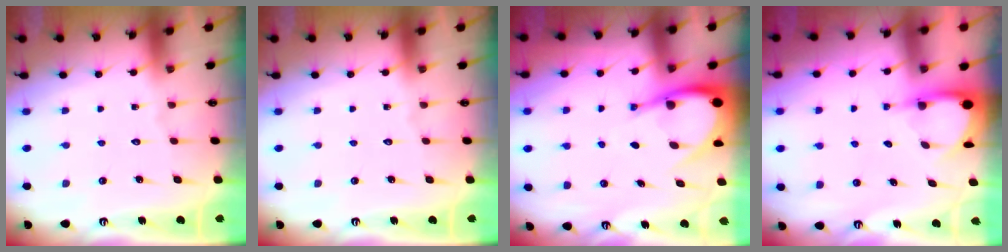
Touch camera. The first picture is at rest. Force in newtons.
{"total": 0.0}
{"total": 8.7, "press": 8.7, "slide": 1.1}
{"total": 3.5, "press": 3.5, "slide": 0.2}